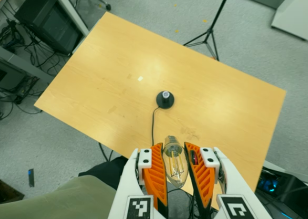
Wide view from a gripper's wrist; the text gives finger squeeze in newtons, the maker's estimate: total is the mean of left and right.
{"total": 20.6, "left": 21.8, "right": 19.3}